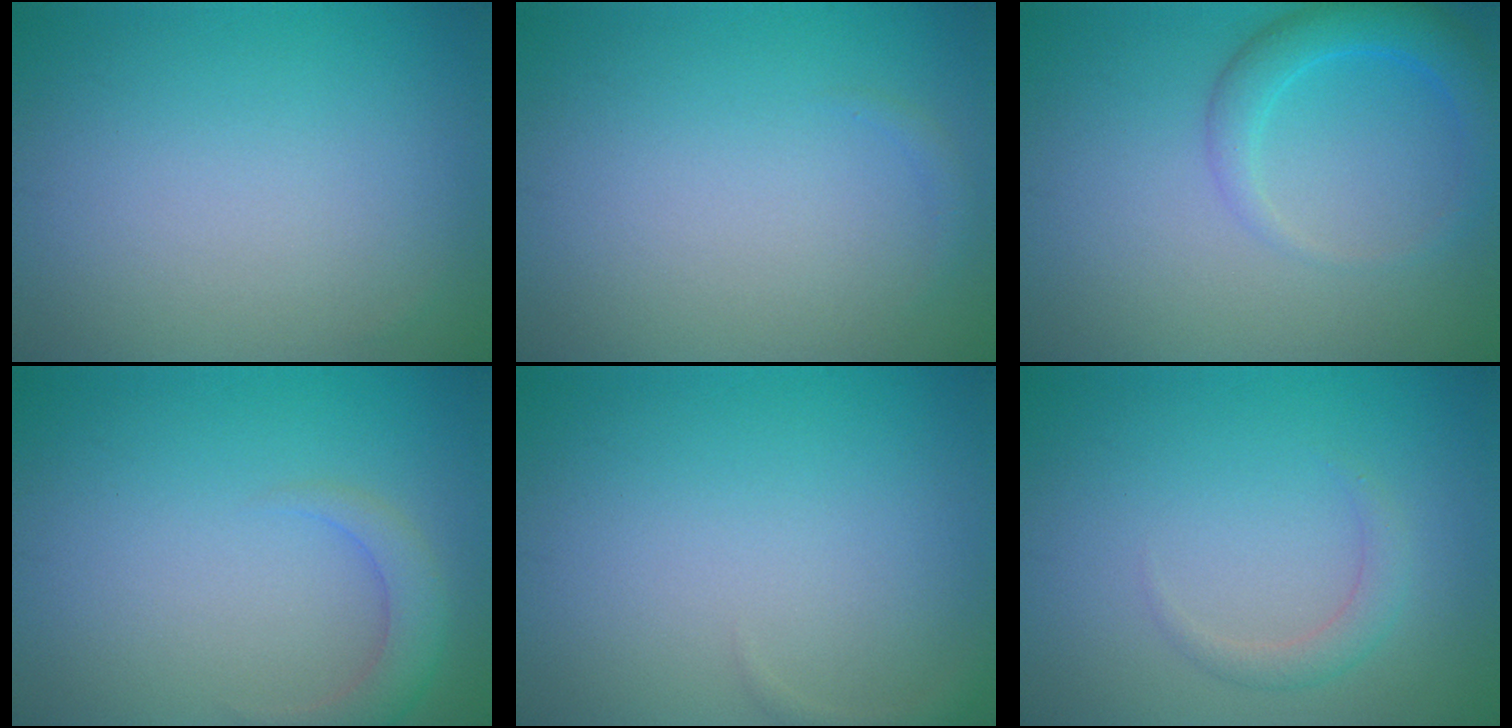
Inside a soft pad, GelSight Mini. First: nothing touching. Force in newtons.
{"total": 0.5, "press": 0.5, "slide": 0.1}
{"total": 3.2, "press": 3.2, "slide": 0.3}
{"total": 2.4, "press": 2.4, "slide": 0.3}
{"total": 0.7, "press": 0.7, "slide": 0.1}
{"total": 1.6, "press": 1.6, "slide": 0.1}